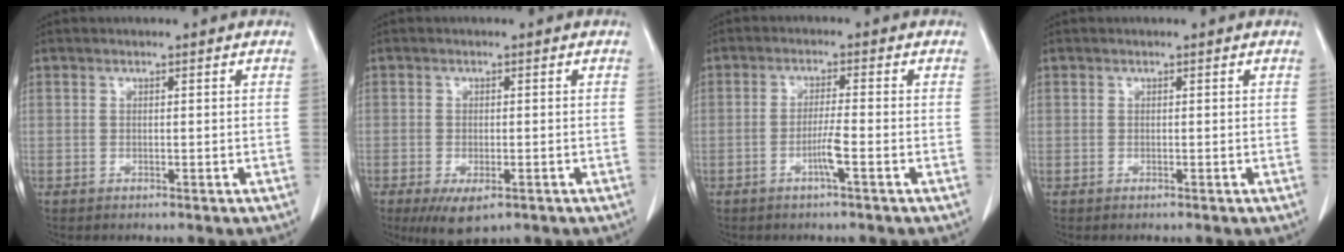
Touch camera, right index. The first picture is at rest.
{"total": 5.5, "force": [-3.1, 2.2, 3.9], "torque": [-0.063, -0.012, -0.045]}
{"total": 3.3, "force": [-1.4, -0.4, 3.0], "torque": [-0.055, -0.002, -0.028]}
{"total": 0.0}